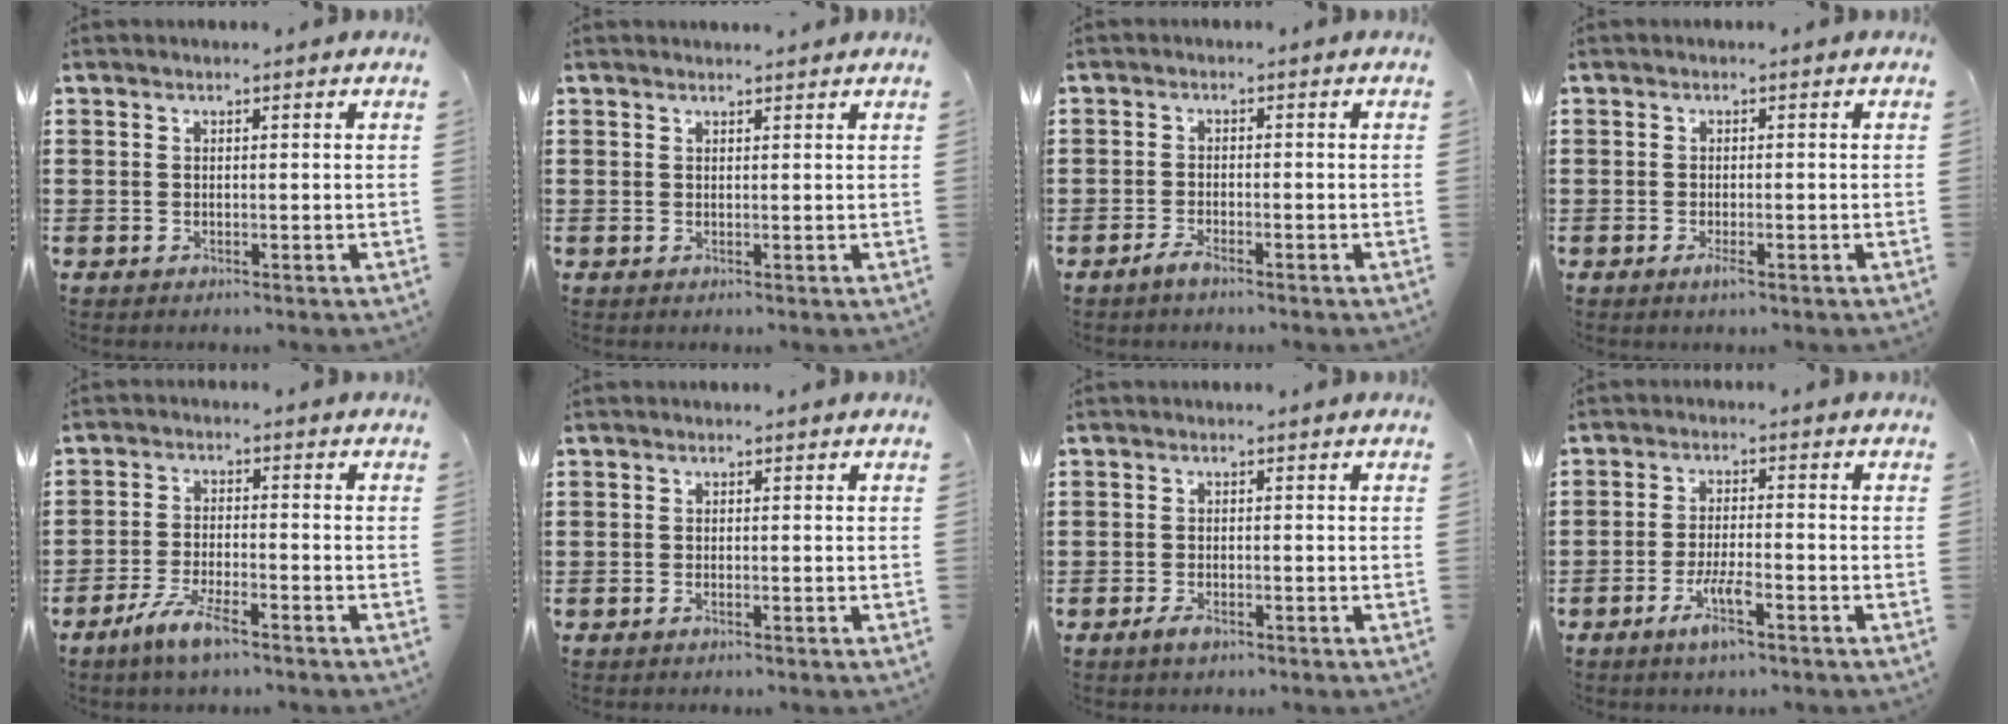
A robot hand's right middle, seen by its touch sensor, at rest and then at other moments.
{"total": 0.8, "force": [0.8, 0.0, 0.2], "torque": [0.003, -0.004, 0.014]}
{"total": 1.9, "force": [-1.6, 0.3, 1.0], "torque": [-0.026, -0.002, -0.033]}
{"total": 1.4, "force": [-0.7, 0.2, 1.2], "torque": [-0.022, -0.004, -0.012]}
{"total": 5.6, "force": [-3.9, 1.2, 3.9], "torque": [-0.089, -0.008, -0.075]}
{"total": 0.5, "force": [-0.3, 0.1, 0.4], "torque": [-0.009, -0.003, -0.005]}
{"total": 1.8, "force": [-1.1, 0.8, 1.2], "torque": [-0.023, 0.000, -0.022]}
{"total": 5.1, "force": [-2.9, 0.9, 4.2], "torque": [-0.079, -0.003, -0.052]}